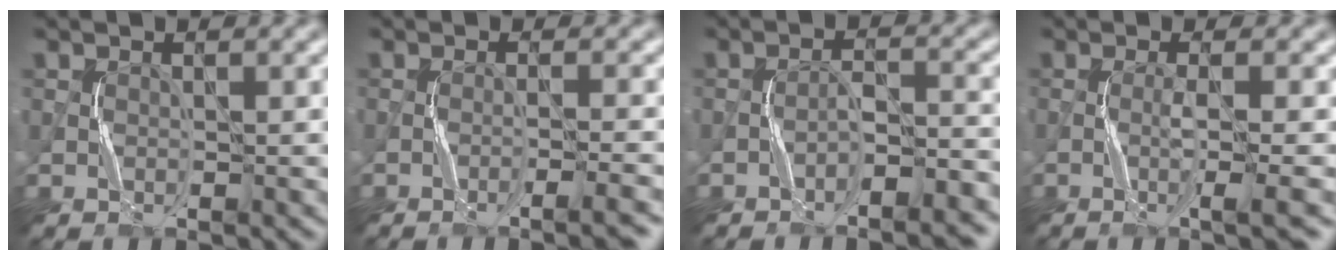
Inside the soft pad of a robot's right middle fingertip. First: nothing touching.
{"total": 3.3, "force": [-1.6, 0.4, 2.8], "torque": [-0.036, 0.013, -0.033]}
{"total": 4.4, "force": [-3.2, 0.8, 3.0], "torque": [-0.050, 0.016, -0.049]}
{"total": 3.1, "force": [-0.9, 0.2, 3.0], "torque": [-0.047, 0.001, -0.018]}